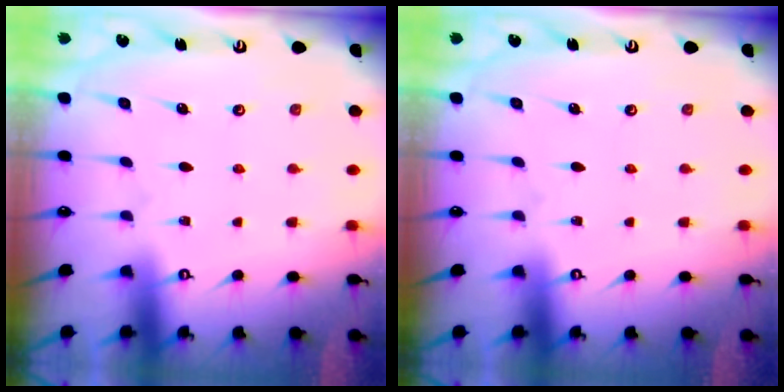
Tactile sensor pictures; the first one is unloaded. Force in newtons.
{"total": 0.0}